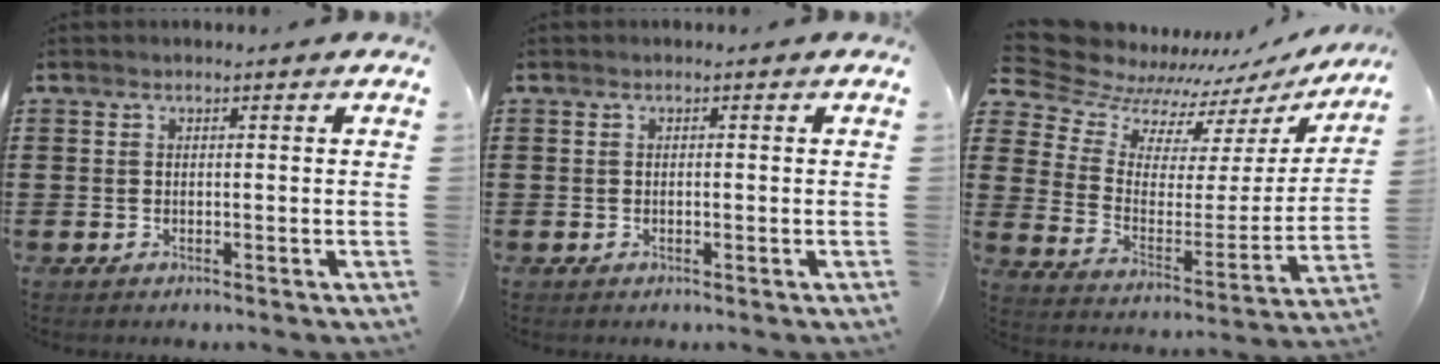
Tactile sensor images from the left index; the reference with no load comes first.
{"total": 0.0}
{"total": 8.2, "force": [7.3, 3.3, 1.9], "torque": [-0.075, -0.055, 0.126]}